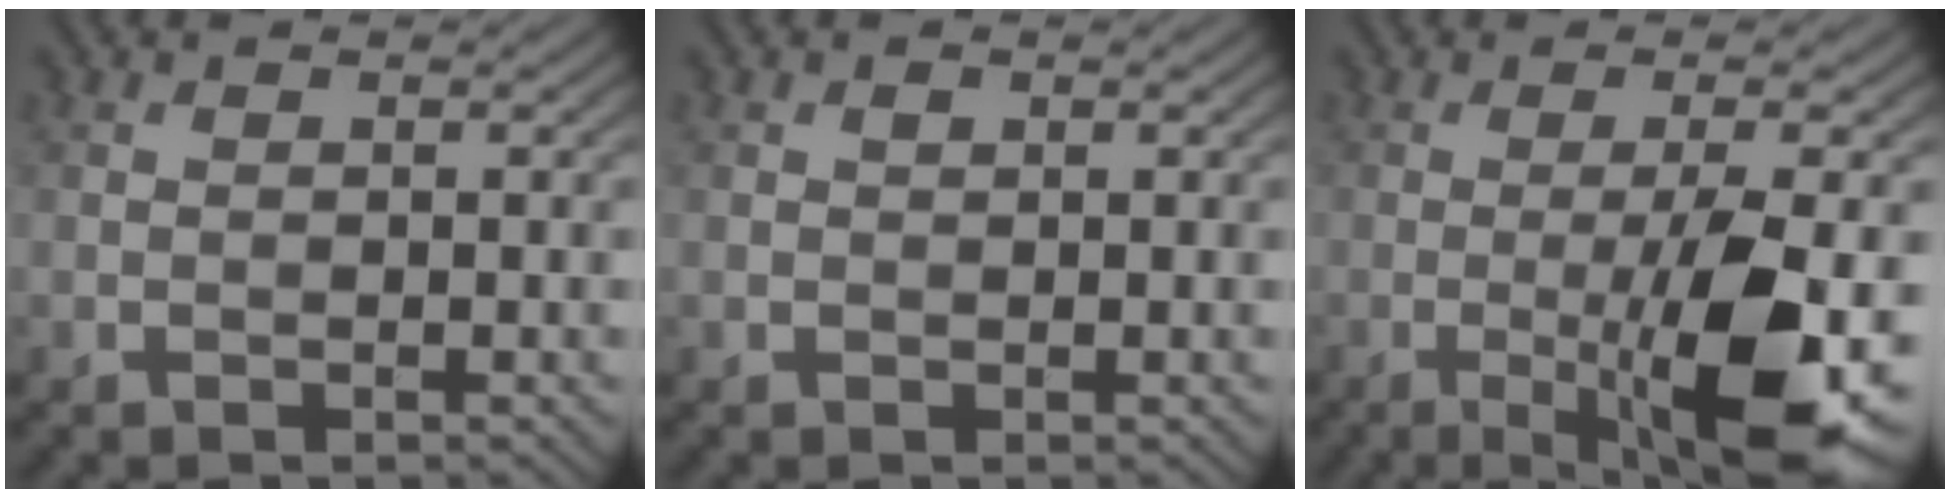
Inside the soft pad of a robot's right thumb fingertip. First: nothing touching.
{"total": 0.5, "force": [0.3, 0.4, 0.2], "torque": [-0.003, -0.001, 0.004]}
{"total": 11.3, "force": [-2.9, 2.1, 10.7], "torque": [-0.164, -0.001, -0.046]}